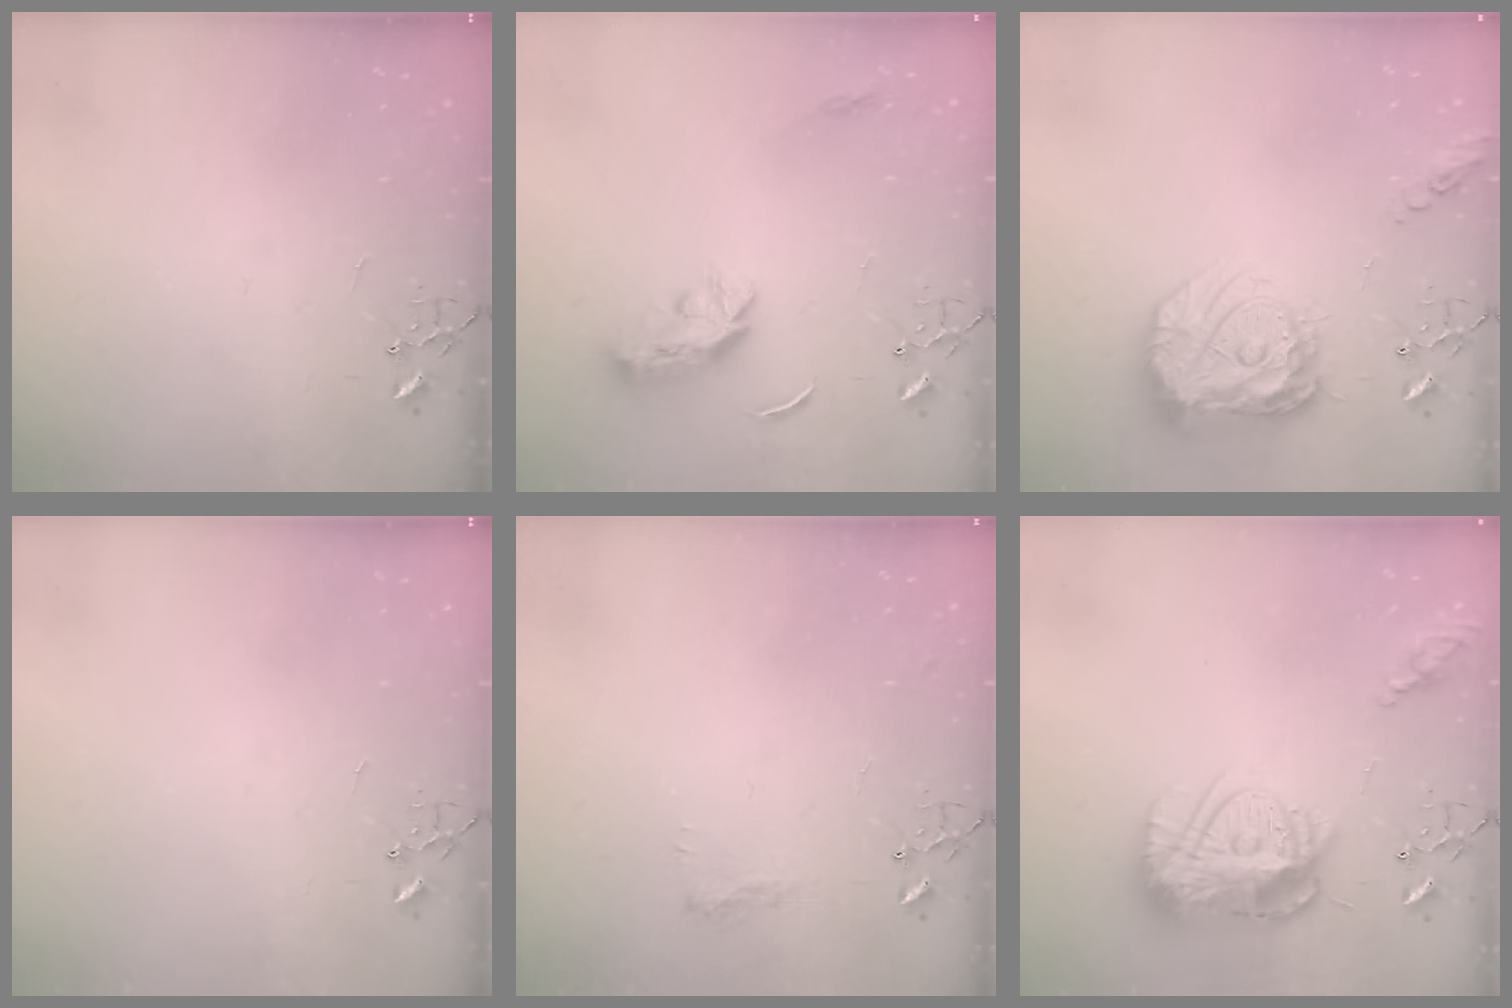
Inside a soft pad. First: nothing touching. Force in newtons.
{"total": 9.9, "press": 9.9, "slide": 0.3}
{"total": 18.2, "press": 18.1, "slide": 1.7}
{"total": 0.0}
{"total": 8.7, "press": 8.7, "slide": 0.9}
{"total": 17.2, "press": 17.2, "slide": 1.4}